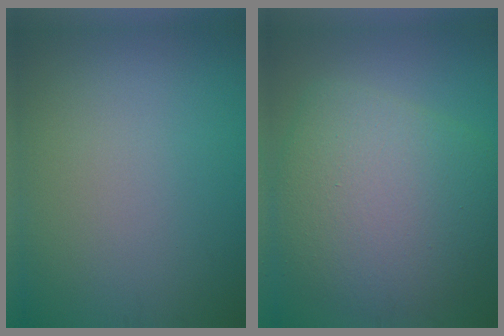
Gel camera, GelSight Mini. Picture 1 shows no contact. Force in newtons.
{"total": 8.9, "press": 8.9, "slide": 0.8}